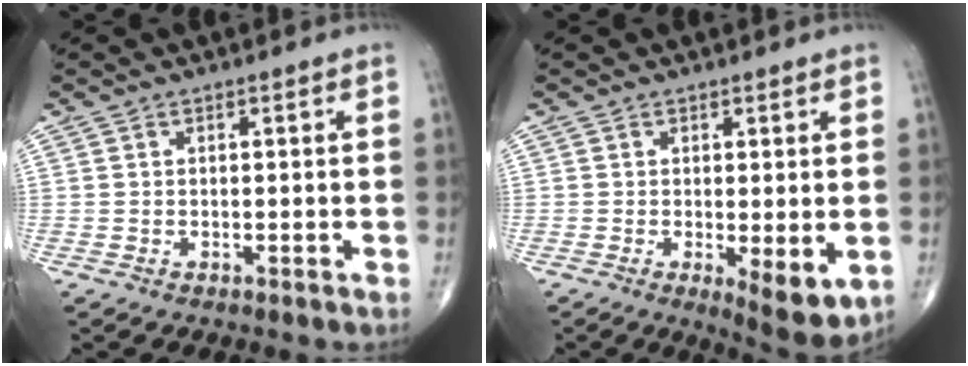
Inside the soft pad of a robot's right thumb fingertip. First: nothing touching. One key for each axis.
{"total": 7.2, "fx": -1.4, "fy": 2.2, "fz": 6.7, "tx": -0.096, "ty": -0.023, "tz": -0.017}